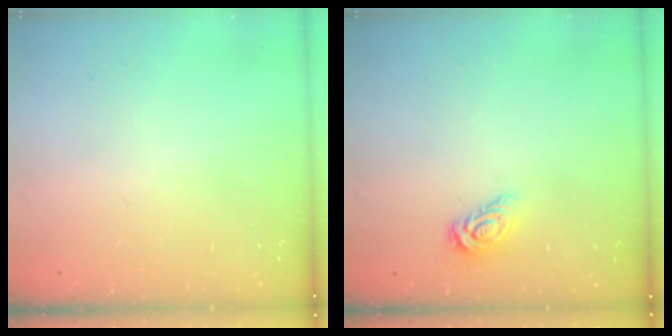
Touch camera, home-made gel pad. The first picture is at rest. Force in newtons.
{"total": 5.1, "press": 5.1, "slide": 0.3}